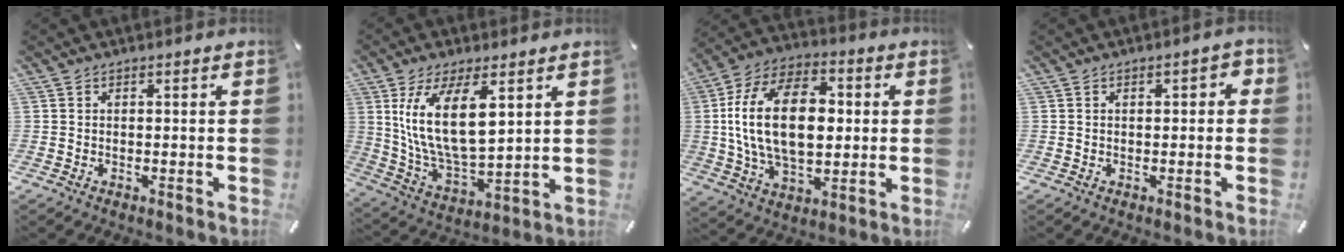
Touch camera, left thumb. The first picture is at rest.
{"total": 15.4, "force": [5.6, 6.9, 12.5], "torque": [-0.254, -0.020, 0.098]}
{"total": 22.0, "force": [1.3, 13.9, 17.0], "torque": [-0.351, 0.008, 0.016]}
{"total": 2.6, "force": [-0.1, 1.5, 2.1], "torque": [-0.032, 0.006, -0.005]}